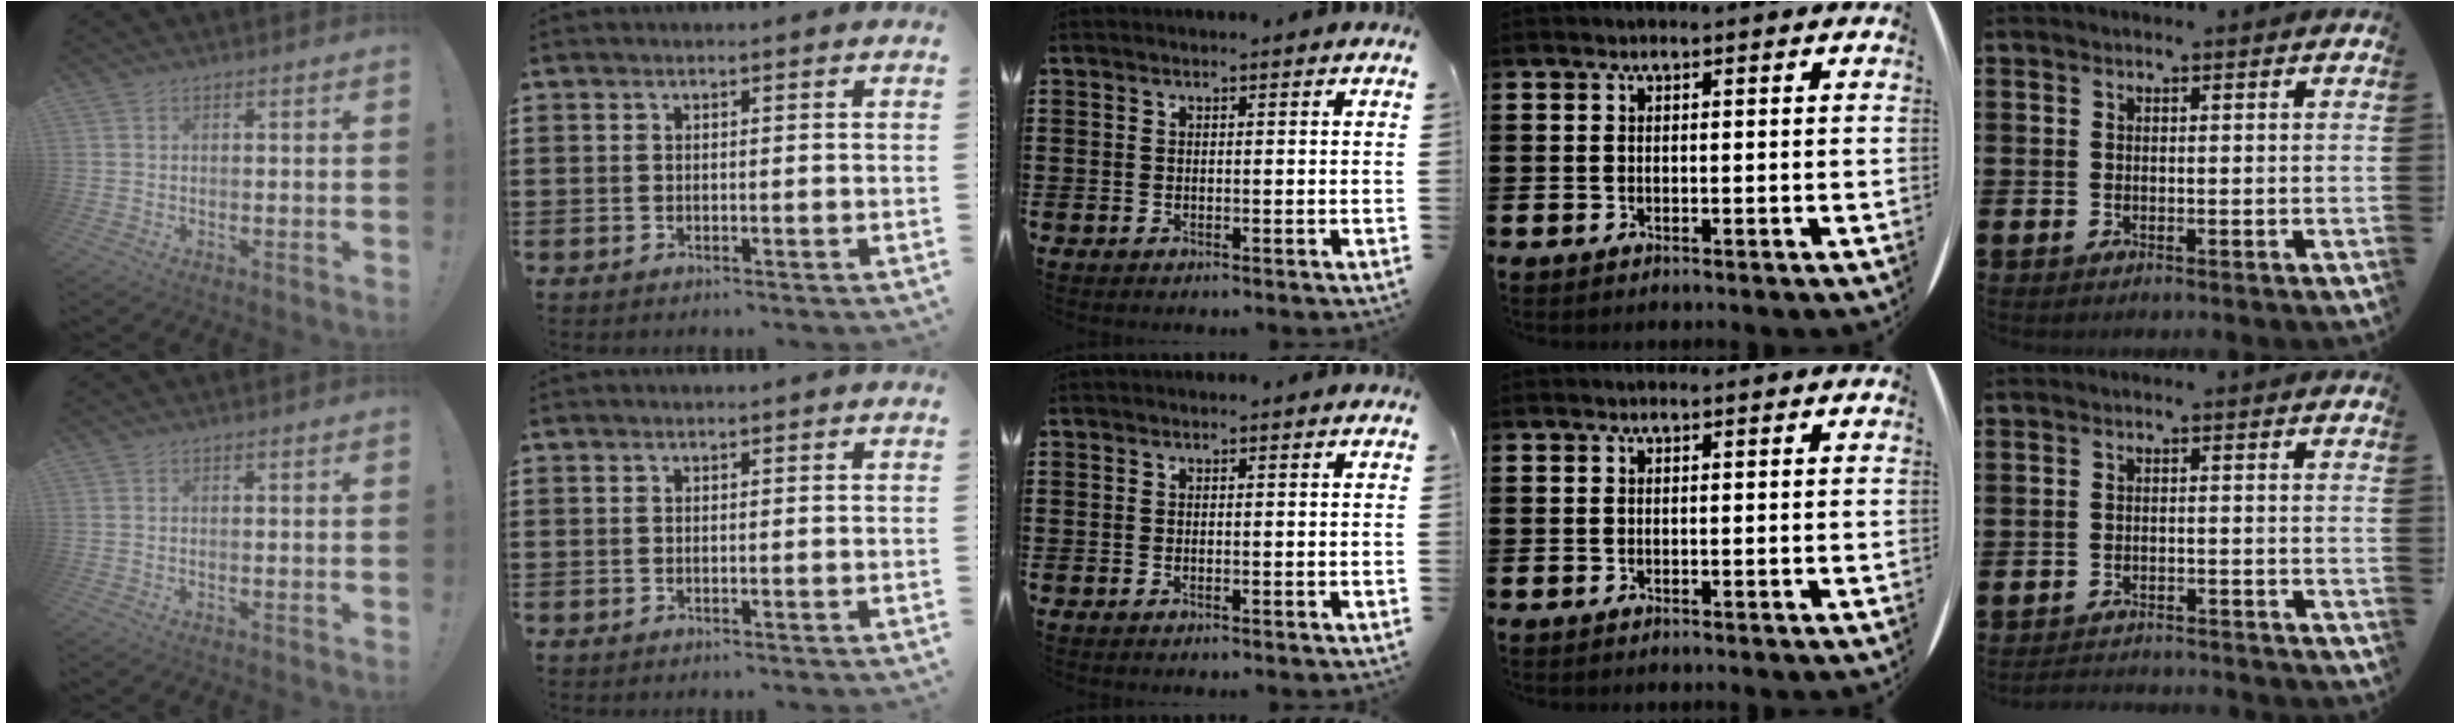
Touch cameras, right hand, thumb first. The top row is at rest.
{"little": {"total": 2.3, "force": [-2.3, -0.1, -0.1], "torque": [-0.003, 0.004, -0.050]}}